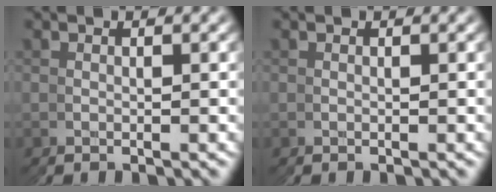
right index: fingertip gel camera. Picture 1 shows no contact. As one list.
[{"total": 0.0}]